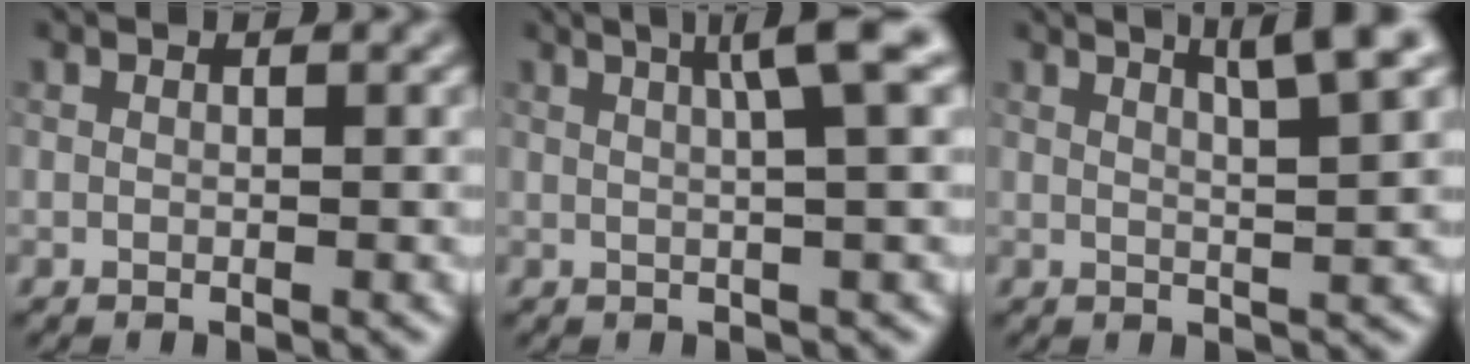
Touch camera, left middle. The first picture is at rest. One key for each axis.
{"total": 4.7, "fx": 1.7, "fy": 0.6, "fz": 4.3, "tx": -0.053, "ty": 0.014, "tz": 0.025}
{"total": 4.5, "fx": 2.7, "fy": 0.5, "fz": 3.5, "tx": -0.042, "ty": 0.010, "tz": 0.039}